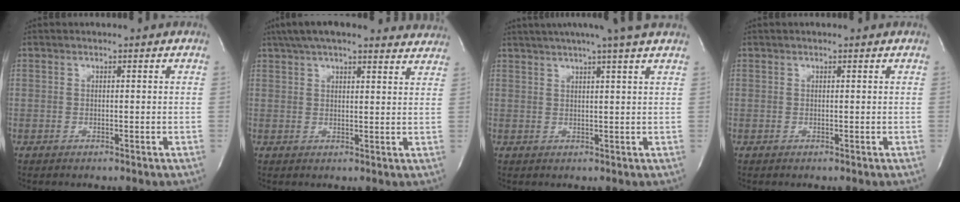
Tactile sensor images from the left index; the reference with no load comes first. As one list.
[{"total": 20.1, "force": [17.8, 3.9, 8.6], "torque": [-0.135, 0.039, 0.228]}, {"total": 11.1, "force": [9.1, -1.1, 6.2], "torque": [-0.104, 0.014, 0.111]}, {"total": 0.5, "force": [0.5, 0.0, 0.3], "torque": [-0.006, 0.010, 0.008]}]